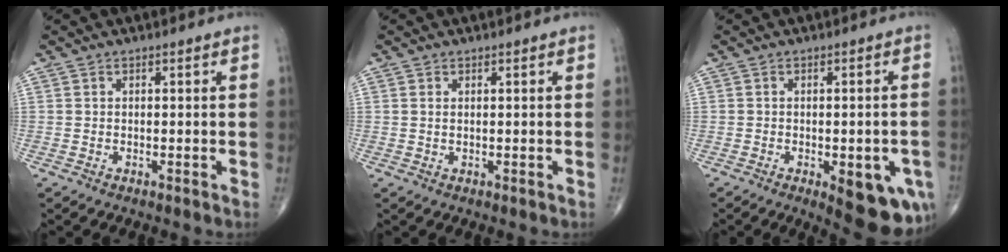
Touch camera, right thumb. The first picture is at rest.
{"total": 0.5, "force": [0.2, 0.2, 0.5], "torque": [-0.011, 0.002, 0.005]}
{"total": 11.9, "force": [-4.3, 4.6, 10.0], "torque": [-0.105, -0.001, -0.042]}